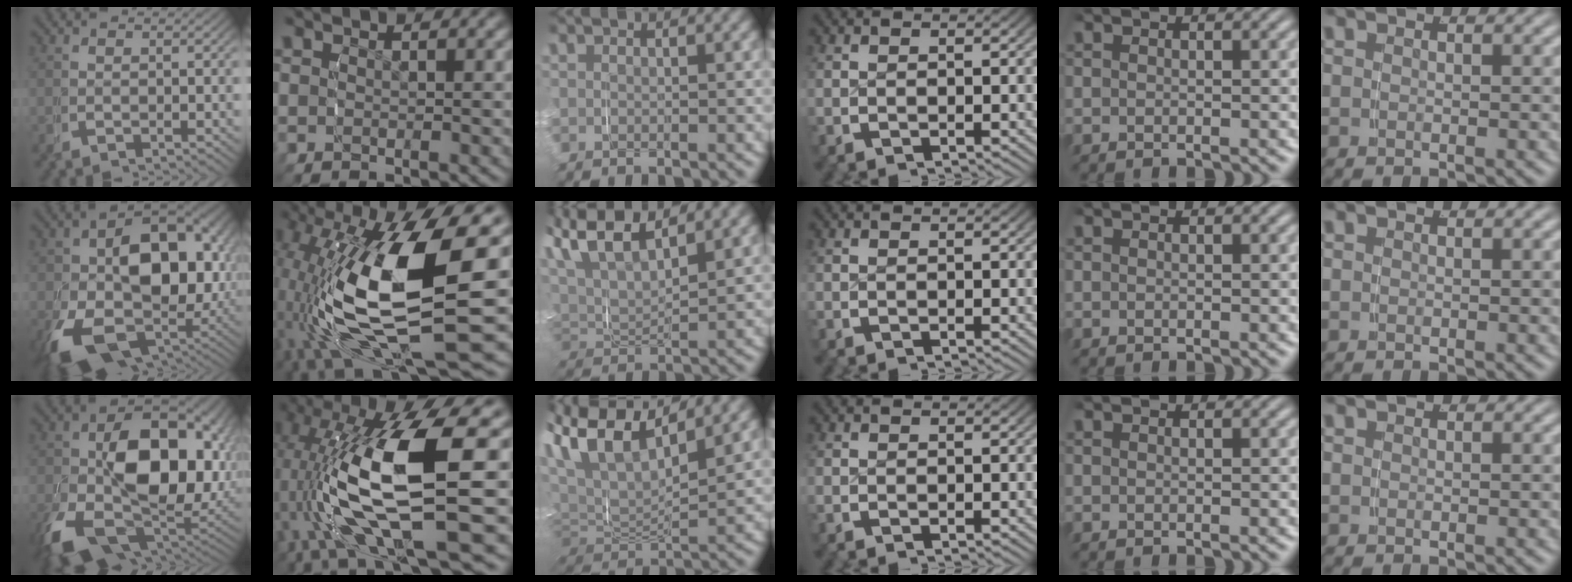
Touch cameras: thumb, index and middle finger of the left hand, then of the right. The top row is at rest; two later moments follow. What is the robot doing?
{"motion": "grasp_and_lifting", "object": "fork"}